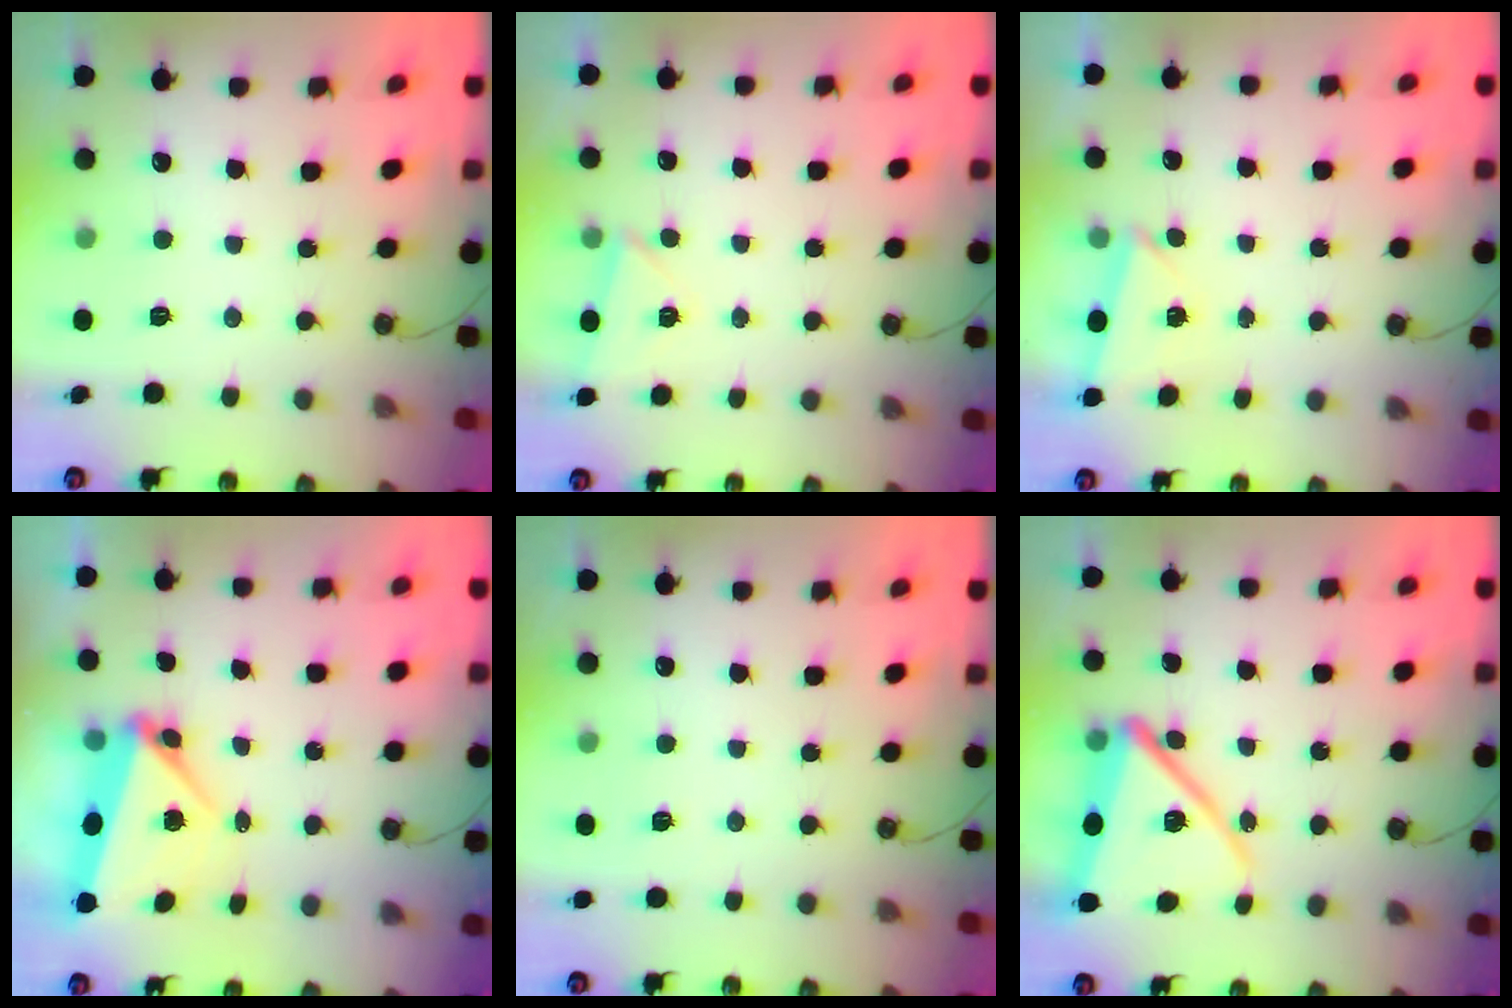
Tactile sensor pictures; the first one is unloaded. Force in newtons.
{"total": 3.8, "press": 2.8, "slide": 2.6}
{"total": 2.5, "press": 2.4, "slide": 0.9}
{"total": 5.2, "press": 4.6, "slide": 2.2}
{"total": 2.1, "press": 0.8, "slide": 2.0}
{"total": 17.3, "press": 17.3, "slide": 1.4}